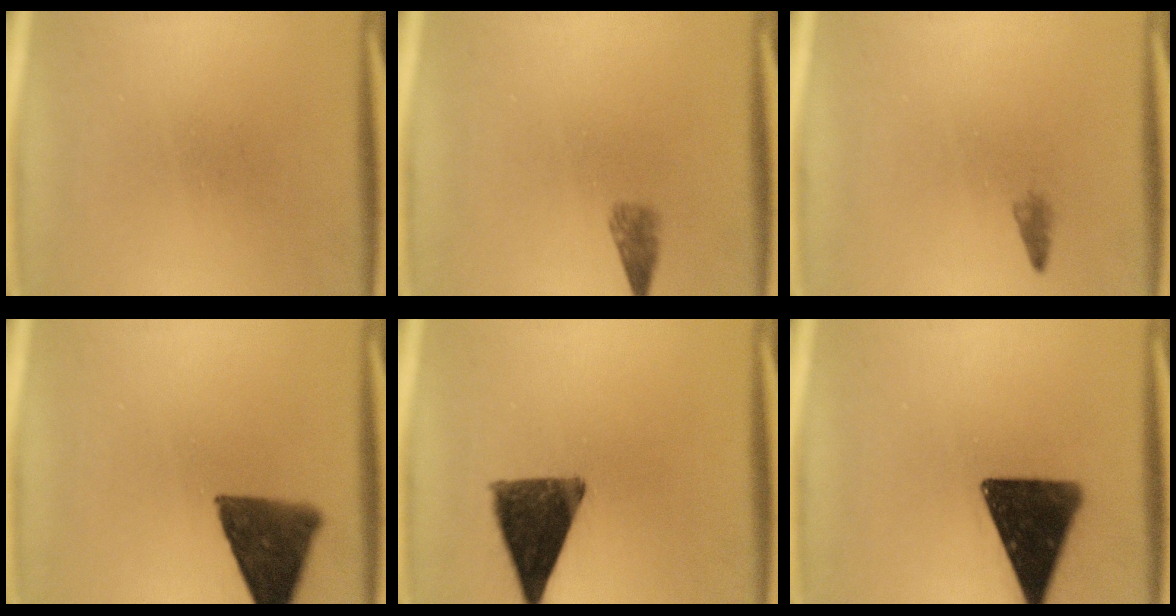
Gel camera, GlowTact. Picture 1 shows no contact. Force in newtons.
{"total": 1.9}
{"total": 0.9}
{"total": 11.1}
{"total": 11.7}
{"total": 15.1}